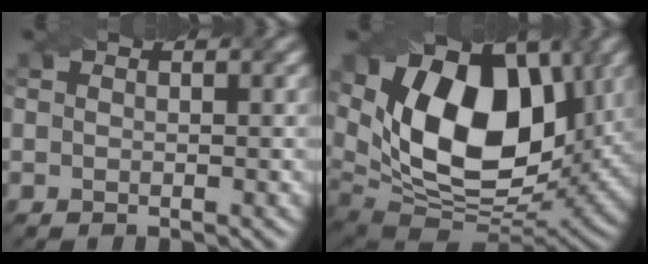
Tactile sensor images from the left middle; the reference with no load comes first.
{"total": 15.2, "force": [3.9, 9.0, 11.5], "torque": [-0.169, 0.002, 0.061]}